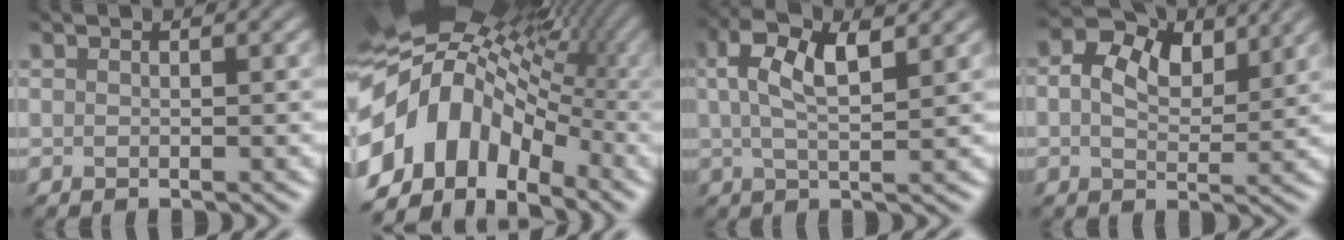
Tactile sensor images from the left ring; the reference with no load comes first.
{"total": 13.3, "force": [-2.7, 9.2, 9.2], "torque": [-0.183, 0.006, -0.057]}
{"total": 5.8, "force": [2.1, 1.8, 5.1], "torque": [-0.095, 0.007, 0.035]}
{"total": 5.4, "force": [2.3, 3.2, 3.7], "torque": [-0.064, 0.006, 0.027]}